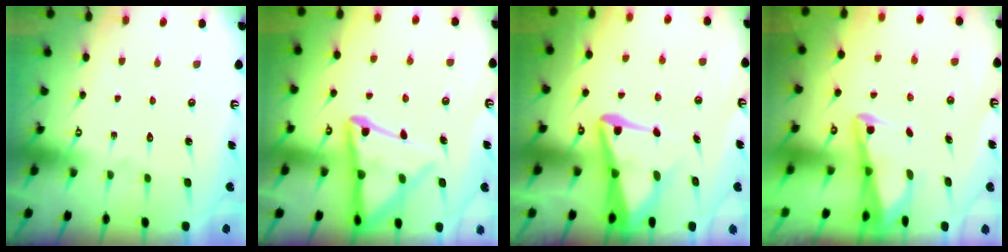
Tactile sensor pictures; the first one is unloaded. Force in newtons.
{"total": 13.3, "press": 13.2, "slide": 1.4}
{"total": 7.9, "press": 7.8, "slide": 1.0}
{"total": 3.0, "press": 3.0, "slide": 0.3}